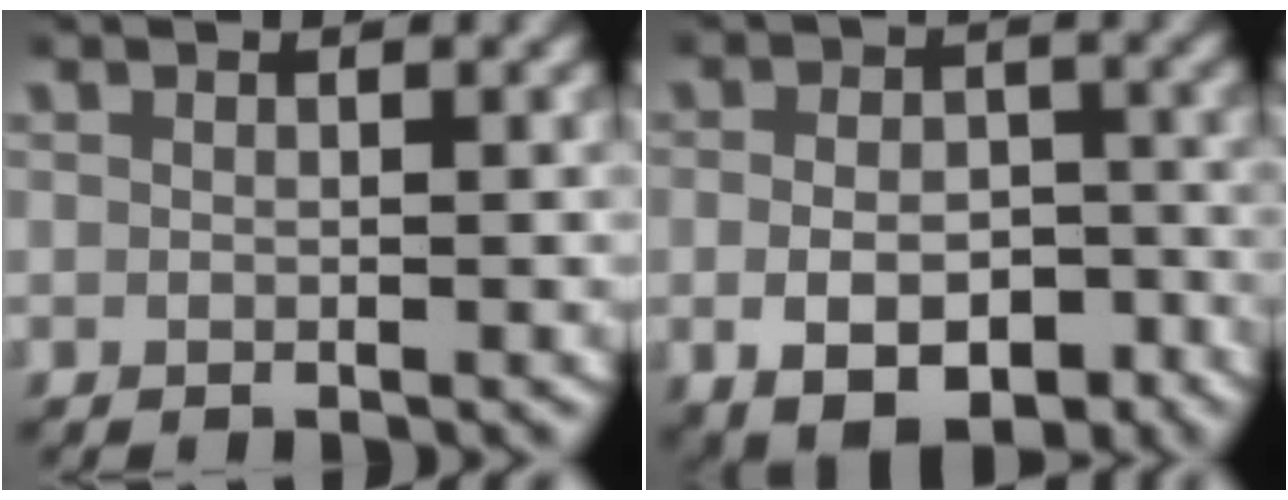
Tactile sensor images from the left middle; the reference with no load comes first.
{"total": 6.8, "force": [-3.6, 4.3, 3.8], "torque": [-0.050, -0.022, -0.054]}